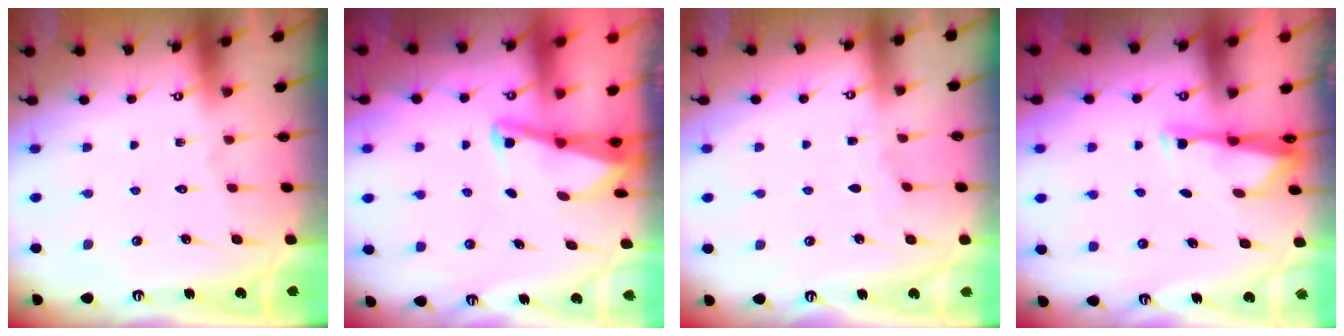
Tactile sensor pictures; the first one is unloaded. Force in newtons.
{"total": 2.2, "press": 2.2, "slide": 0.3}
{"total": 1.6, "press": 1.6, "slide": 0.3}
{"total": 2.9, "press": 2.9, "slide": 0.6}